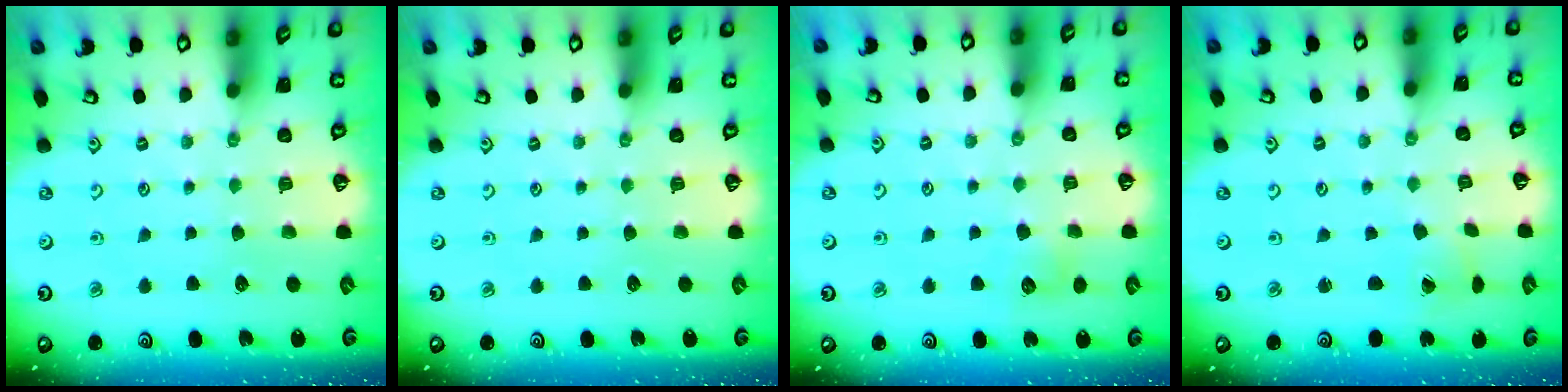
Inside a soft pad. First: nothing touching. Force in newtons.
{"total": 0.0}
{"total": 6.3, "press": 6.2, "slide": 0.9}
{"total": 1.6, "press": 1.6, "slide": 0.3}